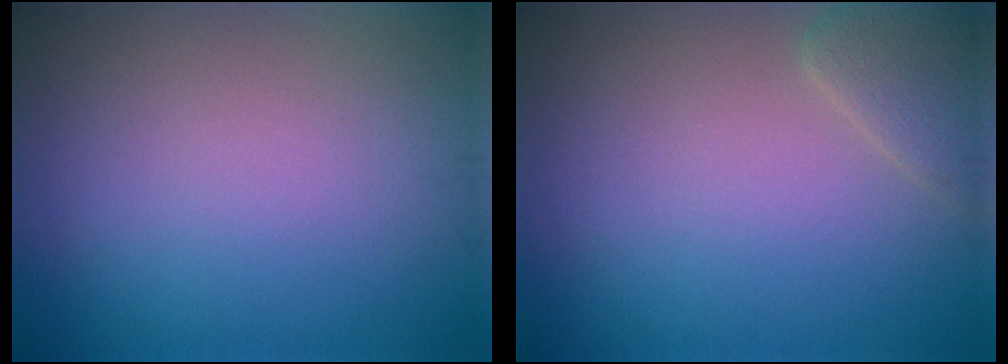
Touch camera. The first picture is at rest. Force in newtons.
{"total": 2.0, "press": 2.0, "slide": 0.2}